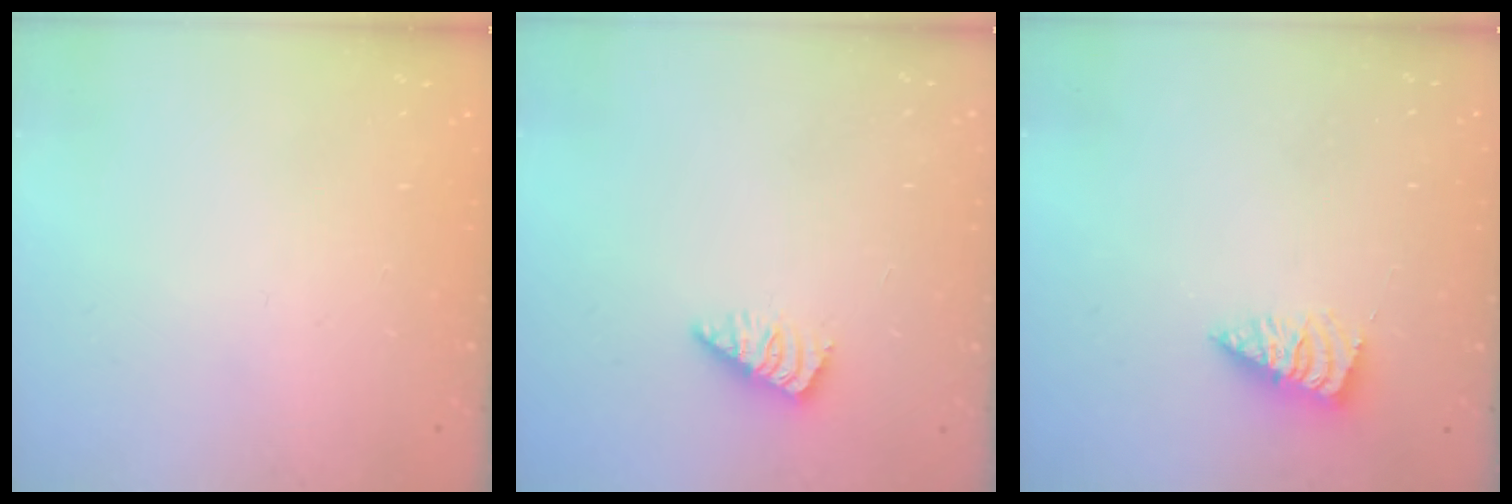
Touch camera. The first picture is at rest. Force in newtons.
{"total": 0.7, "press": 0.7, "slide": 0.2}
{"total": 1.9, "press": 1.9, "slide": 0.2}